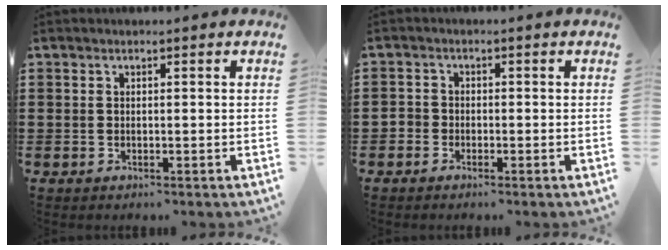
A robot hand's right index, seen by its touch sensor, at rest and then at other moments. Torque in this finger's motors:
{"motor_torque": [0.33, 0.44, 0.03, 0.02]}